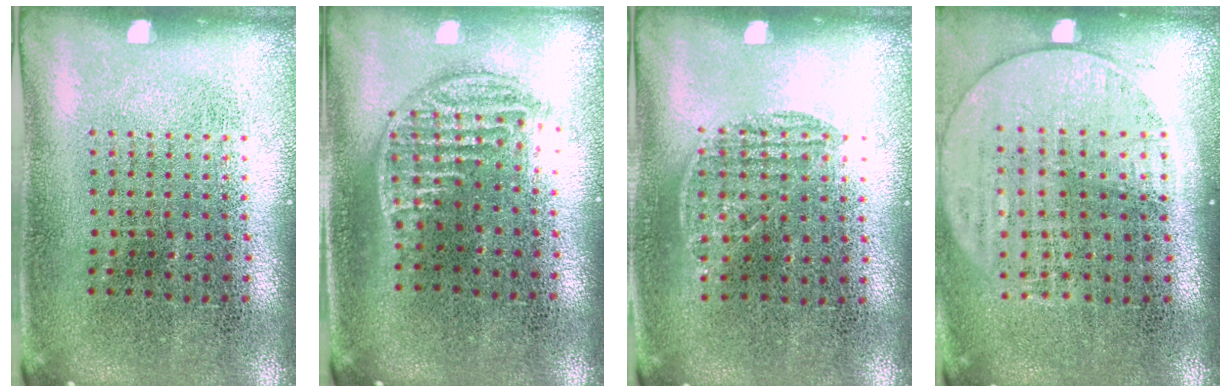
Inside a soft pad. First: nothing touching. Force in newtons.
{"total": 1.3, "press": 1.1, "slide": 0.7}
{"total": 0.8, "press": 0.5, "slide": 0.6}
{"total": 1.6, "press": 1.5, "slide": 0.7}